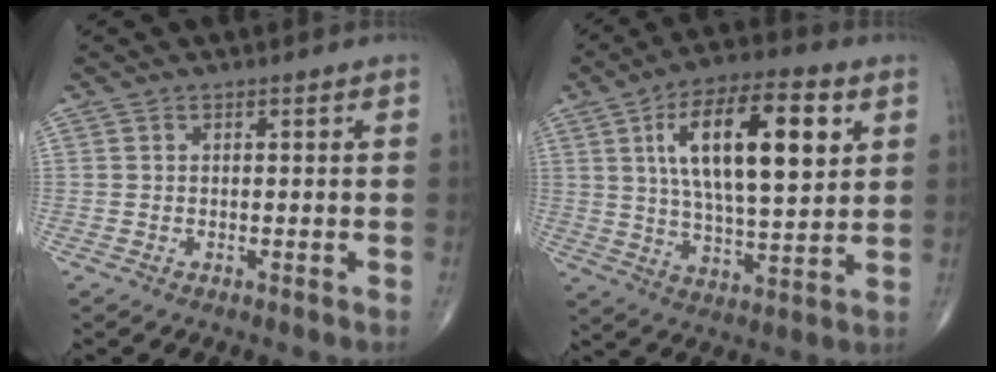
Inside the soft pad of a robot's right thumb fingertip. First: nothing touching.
{"total": 19.9, "force": [6.2, 7.5, 17.3], "torque": [-0.276, -0.012, 0.101]}